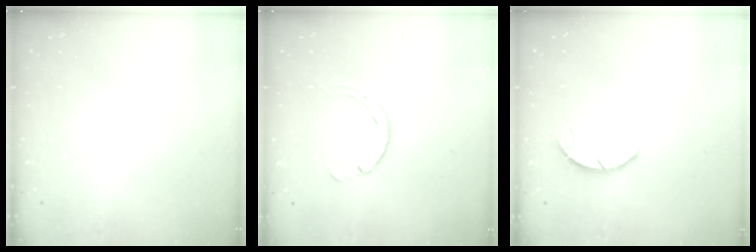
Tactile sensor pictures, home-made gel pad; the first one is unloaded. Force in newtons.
{"total": 4.6, "press": 4.6, "slide": 0.3}
{"total": 2.8, "press": 2.8, "slide": 0.4}